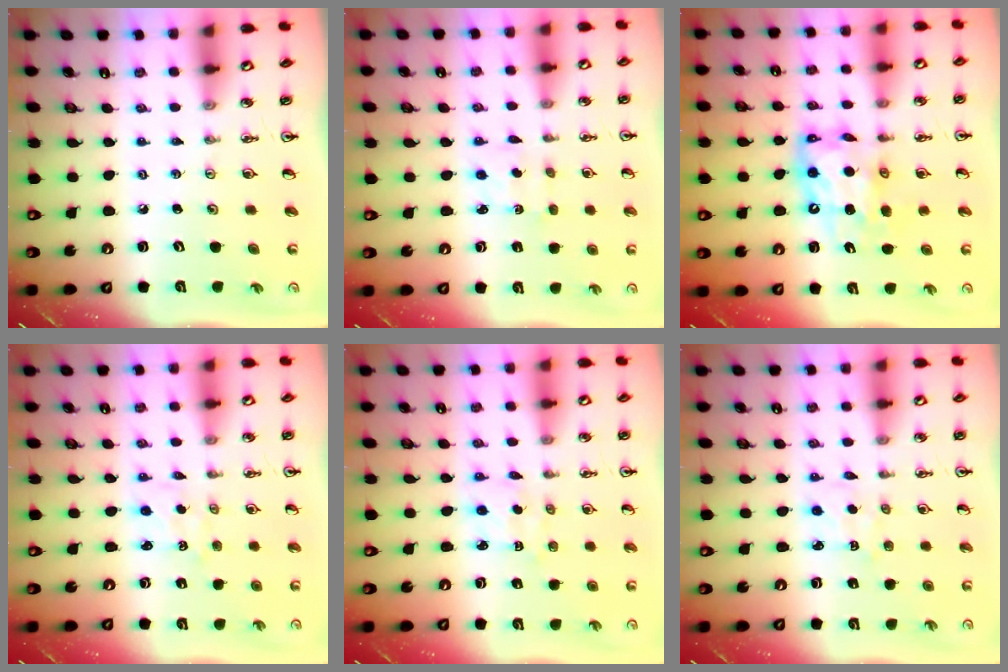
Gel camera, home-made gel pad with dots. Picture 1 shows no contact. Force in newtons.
{"total": 2.5, "press": 2.4, "slide": 0.5}
{"total": 10.4, "press": 10.4, "slide": 1.1}
{"total": 0.9, "press": 0.7, "slide": 0.6}
{"total": 2.2, "press": 2.1, "slide": 0.5}
{"total": 2.9, "press": 2.9, "slide": 0.4}